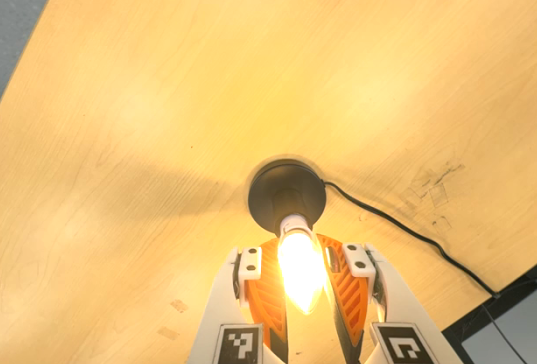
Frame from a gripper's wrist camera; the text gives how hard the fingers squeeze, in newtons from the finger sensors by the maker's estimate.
{"total": 15.9, "left": 14.6, "right": 17.2}